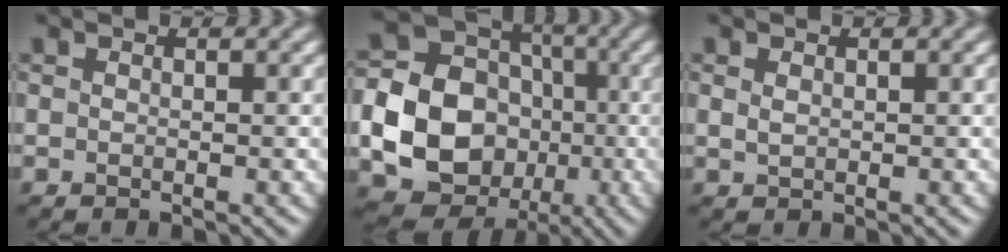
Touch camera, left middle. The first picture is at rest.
{"total": 15.6, "force": [-2.4, 13.9, 6.7], "torque": [-0.146, -0.014, -0.059]}
{"total": 0.9, "force": [0.3, 0.6, 0.6], "torque": [-0.016, -0.001, 0.008]}